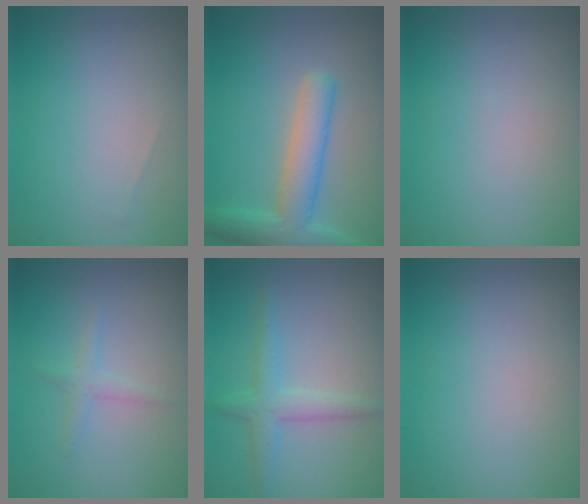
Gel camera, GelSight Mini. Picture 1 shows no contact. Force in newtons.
{"total": 5.1, "press": 5.1, "slide": 0.2}
{"total": 0.0}
{"total": 1.2, "press": 1.2, "slide": 0.1}
{"total": 2.5, "press": 2.5, "slide": 0.1}
{"total": 0.0}